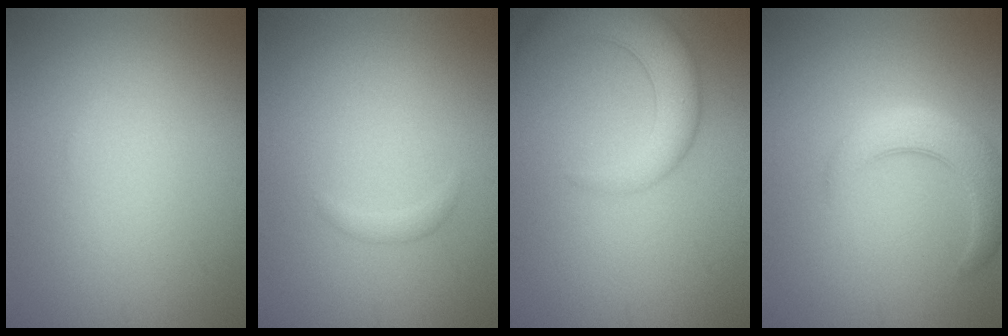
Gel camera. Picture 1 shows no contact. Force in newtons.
{"total": 0.7, "press": 0.7, "slide": 0.1}
{"total": 5.3, "press": 5.3, "slide": 0.3}
{"total": 4.0, "press": 3.9, "slide": 0.2}